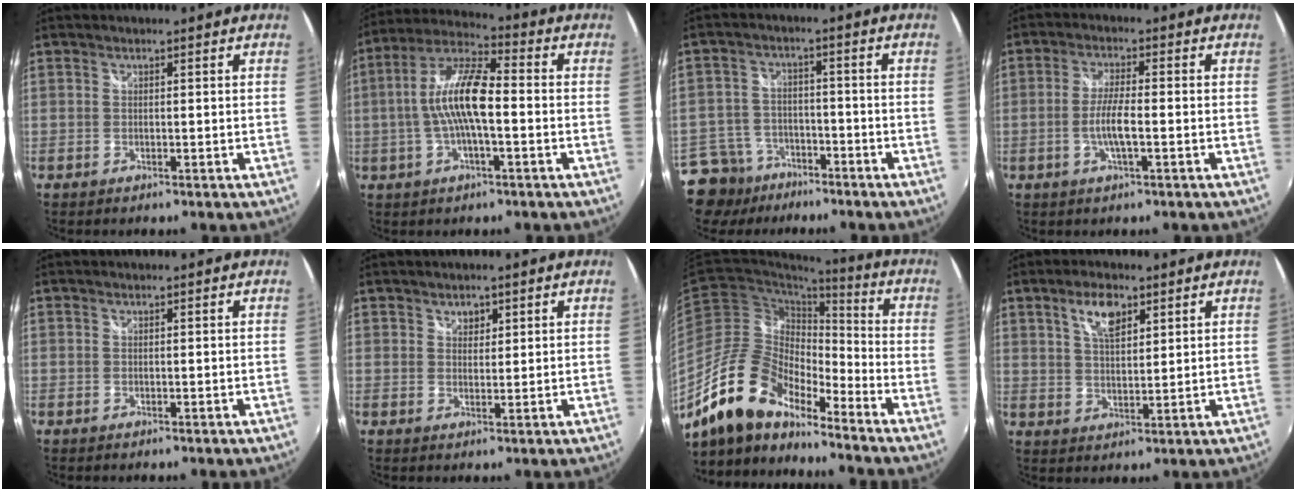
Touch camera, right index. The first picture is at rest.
{"total": 12.0, "force": [-1.3, 3.1, 11.5], "torque": [-0.229, 0.012, -0.029]}
{"total": 10.2, "force": [-6.8, 7.3, 2.2], "torque": [-0.072, 0.014, -0.104]}
{"total": 5.3, "force": [-1.5, 0.6, 5.1], "torque": [-0.101, -0.003, -0.028]}
{"total": 0.0}
{"total": 1.9, "force": [1.2, 1.4, 0.6], "torque": [-0.004, 0.004, 0.019]}
{"total": 15.5, "force": [-12.3, 5.3, 7.7], "torque": [-0.150, 0.003, -0.239]}
{"total": 6.2, "force": [3.4, 2.7, 4.4], "torque": [-0.076, 0.008, 0.063]}